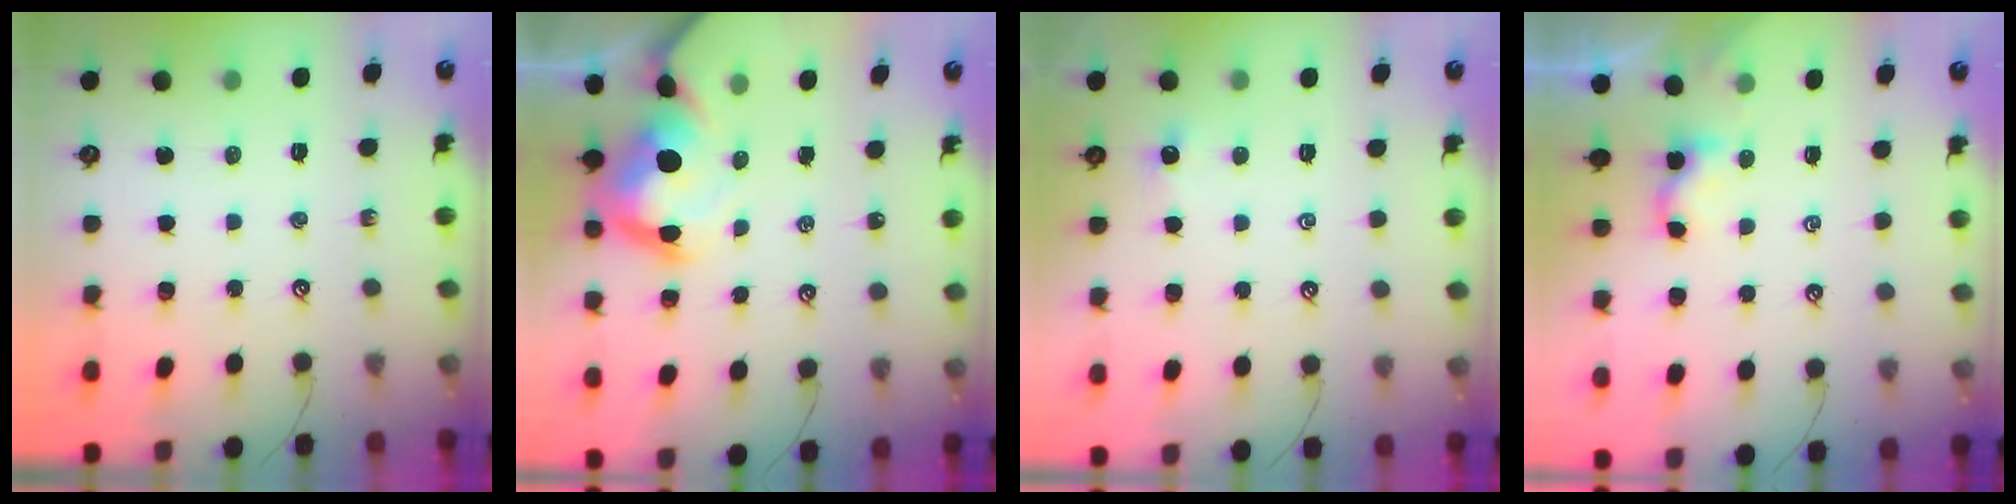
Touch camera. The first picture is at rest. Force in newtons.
{"total": 12.4, "press": 12.4, "slide": 1.3}
{"total": 1.1, "press": 1.1, "slide": 0.3}
{"total": 2.9, "press": 2.9, "slide": 0.2}